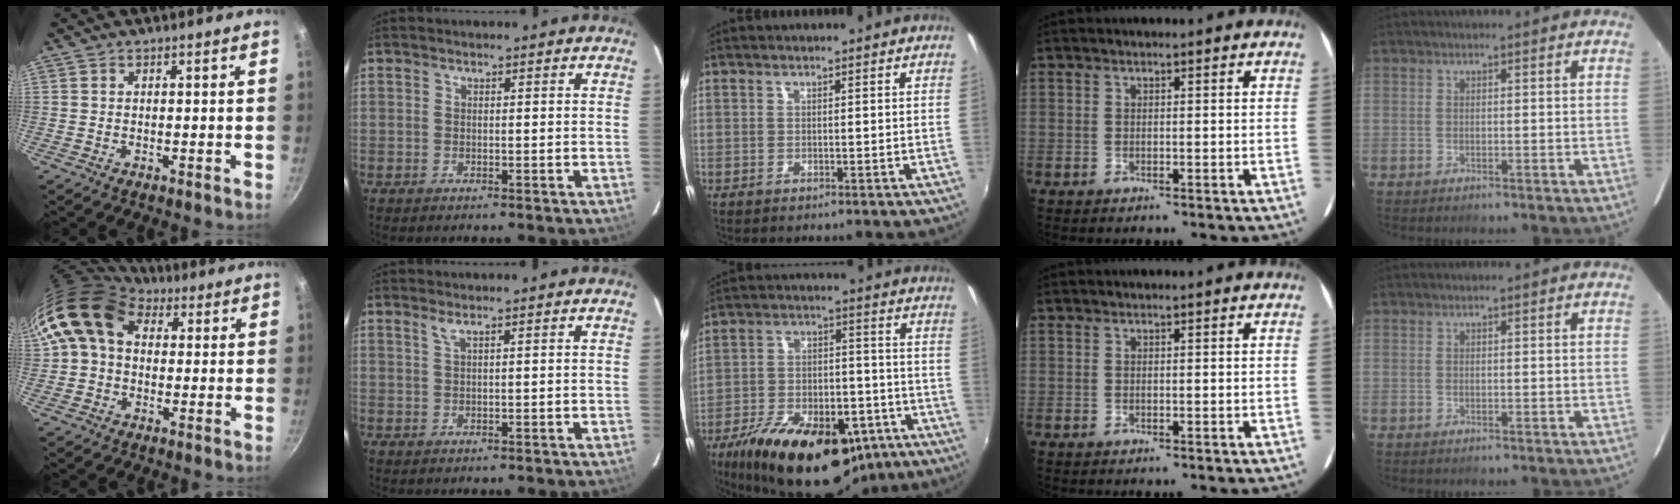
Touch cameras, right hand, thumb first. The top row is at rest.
{"thumb": {"total": 12.2, "force": [3.0, 9.1, 7.4], "torque": [-0.115, 0.015, 0.032]}, "index": {"total": 1.1, "force": [0.6, -0.3, 0.8], "torque": [-0.013, 0.000, 0.012]}, "middle": {"total": 25.5, "force": [-15.8, 12.2, 15.9], "torque": [-0.288, -0.016, -0.227]}}